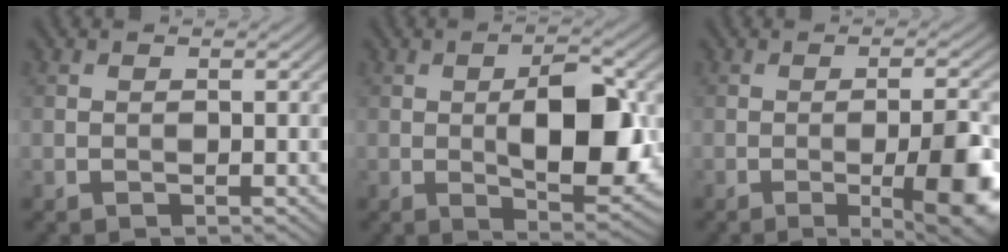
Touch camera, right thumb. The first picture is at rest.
{"total": 9.5, "force": [0.0, 4.0, 8.6], "torque": [-0.133, 0.000, 0.003]}
{"total": 8.2, "force": [-2.4, 1.8, 7.6], "torque": [-0.113, -0.005, -0.030]}